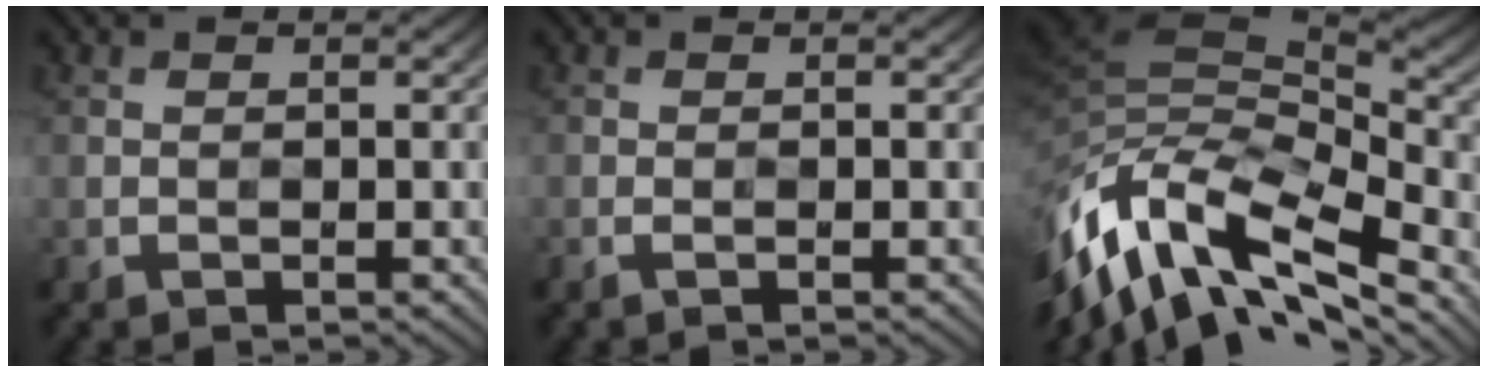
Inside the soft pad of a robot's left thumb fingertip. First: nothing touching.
{"total": 0.5, "force": [-0.4, 0.1, 0.4], "torque": [-0.011, 0.000, -0.007]}
{"total": 16.4, "force": [-9.0, 7.2, 11.7], "torque": [-0.288, -0.025, -0.152]}